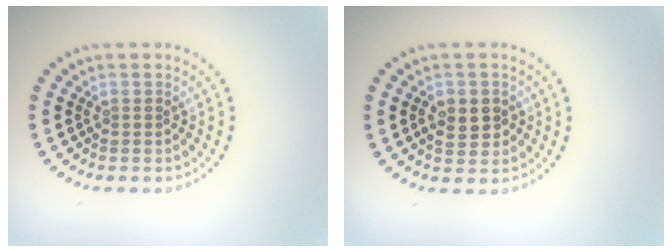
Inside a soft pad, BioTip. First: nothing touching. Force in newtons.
{"total": 2.8, "press": 2.8, "slide": 0.3}